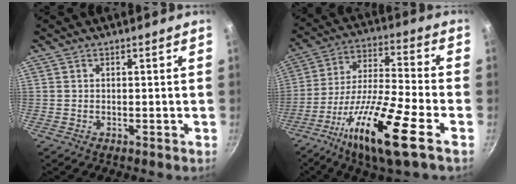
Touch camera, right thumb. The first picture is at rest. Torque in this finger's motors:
{"motor_torque": [0.22, 0.31, 1.30, -1.47, 0.26]}